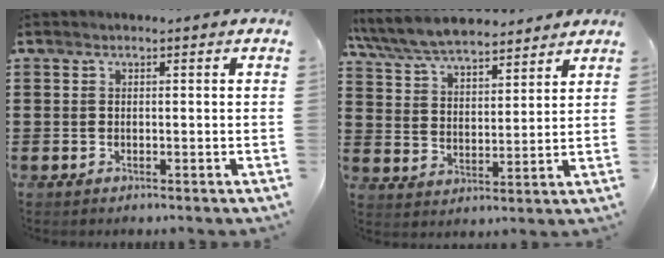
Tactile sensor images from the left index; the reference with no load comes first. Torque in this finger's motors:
{"motor_torque": [0.55, -0.70, 1.01, 0.14]}